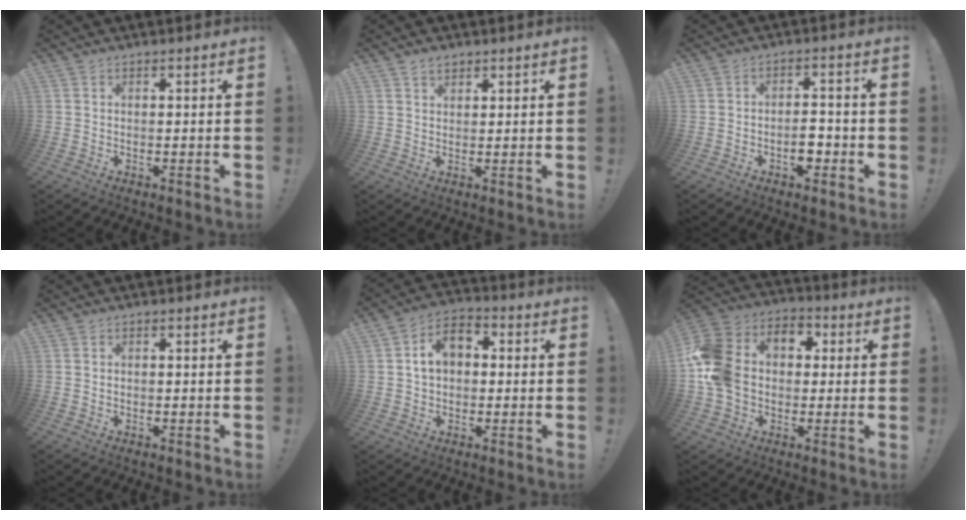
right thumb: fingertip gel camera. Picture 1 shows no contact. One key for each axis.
{"total": 2.7, "fx": 2.0, "fy": 1.6, "fz": 0.8, "tx": -0.007, "ty": -0.009, "tz": 0.036}
{"total": 5.6, "fx": -2.1, "fy": 3.2, "fz": 4.2, "tx": -0.055, "ty": 0.015, "tz": -0.034}
{"total": 0.0}
{"total": 8.3, "fx": 1.4, "fy": 6.2, "fz": 5.4, "tx": -0.075, "ty": 0.008, "tz": 0.026}
{"total": 15.9, "fx": 0.0, "fy": 13.1, "fz": 9.0, "tx": -0.175, "ty": 0.013, "tz": 0.004}